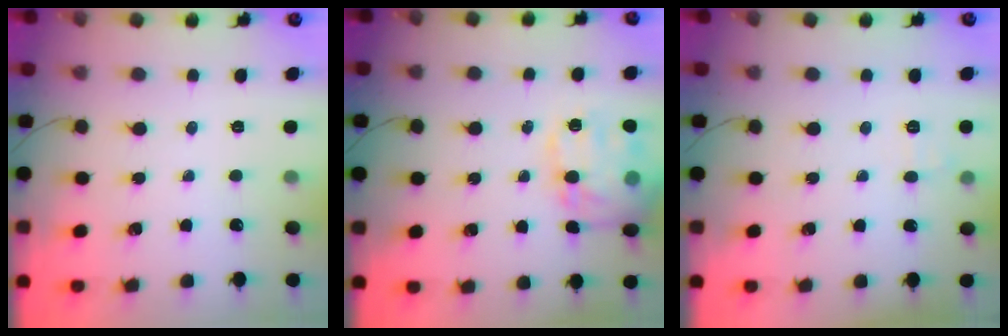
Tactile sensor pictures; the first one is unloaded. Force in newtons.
{"total": 18.0, "press": 18.0, "slide": 1.3}
{"total": 6.2, "press": 6.0, "slide": 1.5}